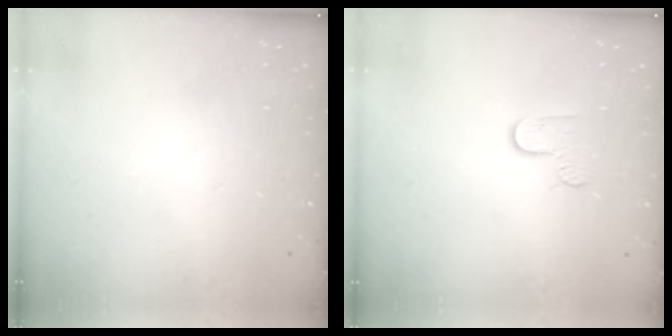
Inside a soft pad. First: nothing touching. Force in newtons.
{"total": 6.4, "press": 6.4, "slide": 0.5}